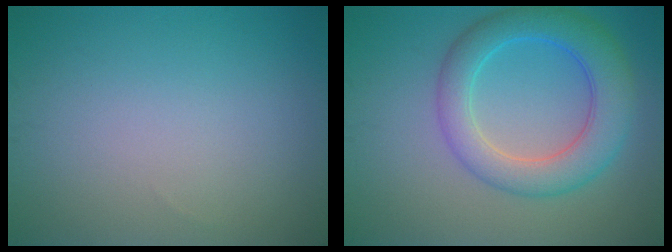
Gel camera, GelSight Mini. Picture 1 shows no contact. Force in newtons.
{"total": 6.2, "press": 6.2, "slide": 0.2}